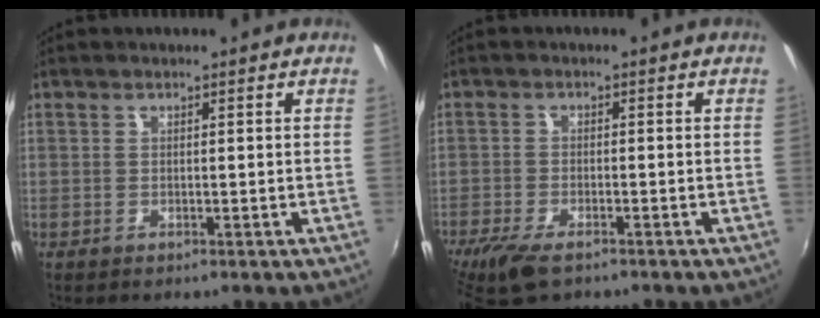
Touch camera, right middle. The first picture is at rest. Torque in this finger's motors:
{"motor_torque": [1.08, -1.06, 0.23, 0.08]}